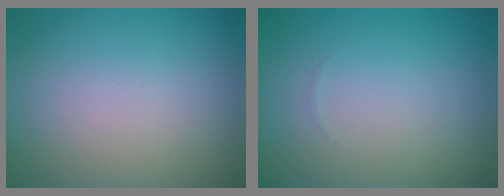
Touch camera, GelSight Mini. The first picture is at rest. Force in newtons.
{"total": 0.0}